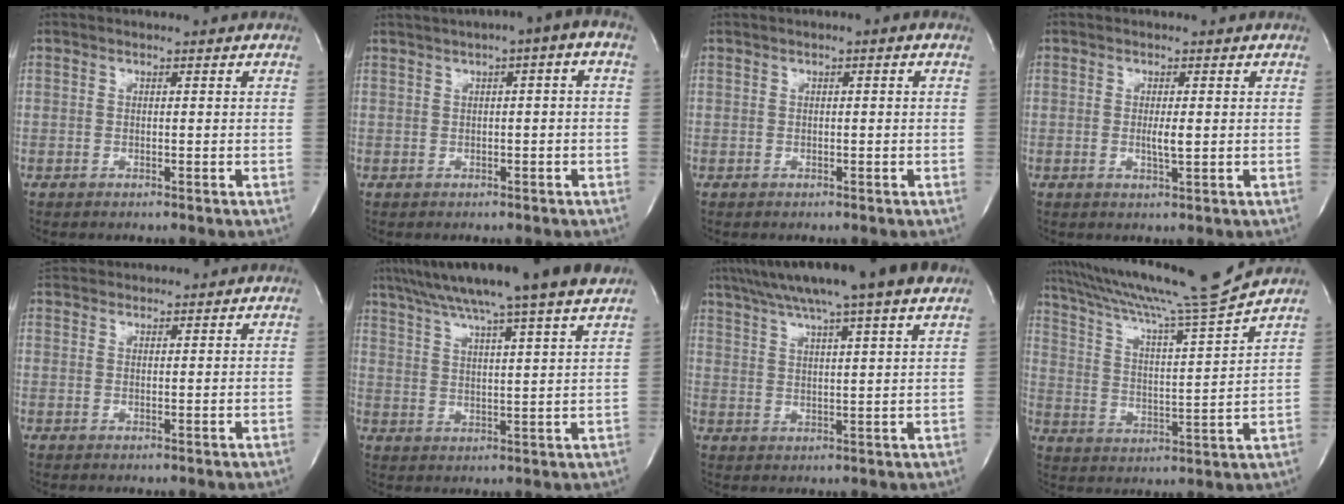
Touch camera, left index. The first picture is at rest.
{"total": 5.3, "force": [1.7, 0.7, 5.0], "torque": [-0.075, 0.024, 0.022]}
{"total": 0.7, "force": [0.1, 0.1, 0.6], "torque": [-0.010, 0.002, 0.000]}
{"total": 1.9, "force": [0.0, 0.1, 1.9], "torque": [-0.036, -0.005, -0.001]}
{"total": 6.2, "force": [6.1, 1.0, 1.1], "torque": [-0.024, 0.038, 0.099]}
{"total": 17.6, "force": [14.6, -1.5, 9.6], "torque": [-0.167, 0.011, 0.211]}
{"total": 15.8, "force": [12.6, -0.3, 9.6], "torque": [-0.167, 0.032, 0.179]}
{"total": 15.8, "force": [14.5, -3.2, 5.5], "torque": [-0.102, -0.041, 0.233]}